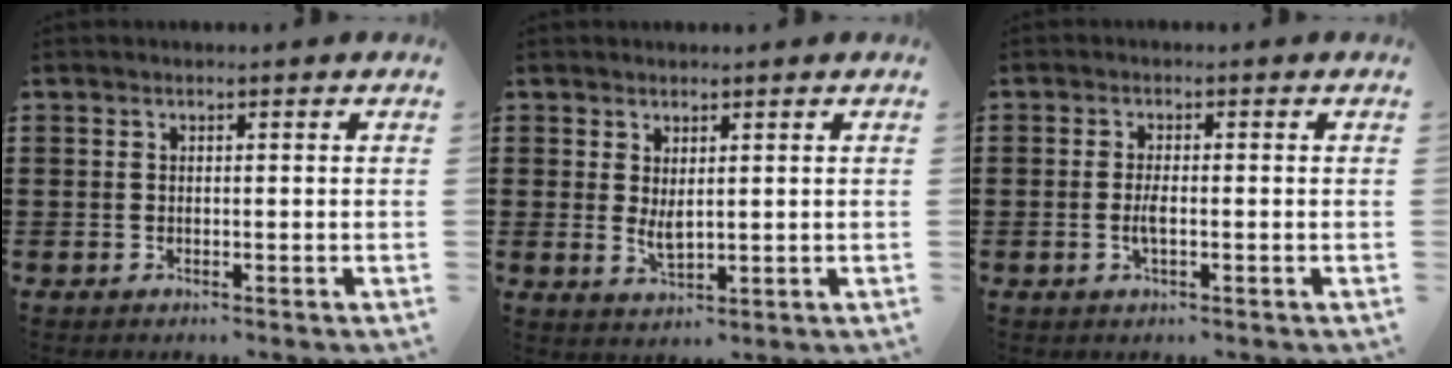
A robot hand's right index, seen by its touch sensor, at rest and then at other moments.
{"total": 2.8, "force": [1.0, 1.1, 2.4], "torque": [-0.046, 0.000, 0.020]}
{"total": 2.2, "force": [-0.4, 0.6, 2.1], "torque": [-0.045, -0.002, -0.010]}